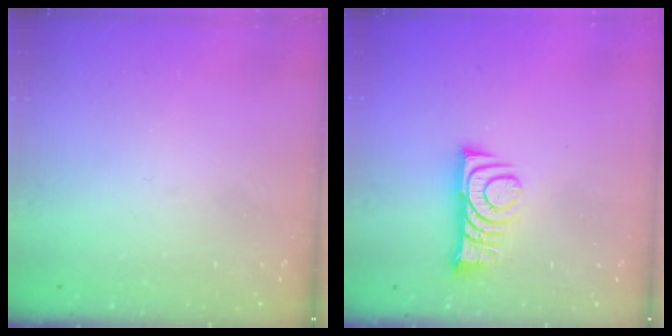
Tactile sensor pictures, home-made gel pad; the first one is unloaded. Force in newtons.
{"total": 8.8, "press": 8.8, "slide": 0.8}